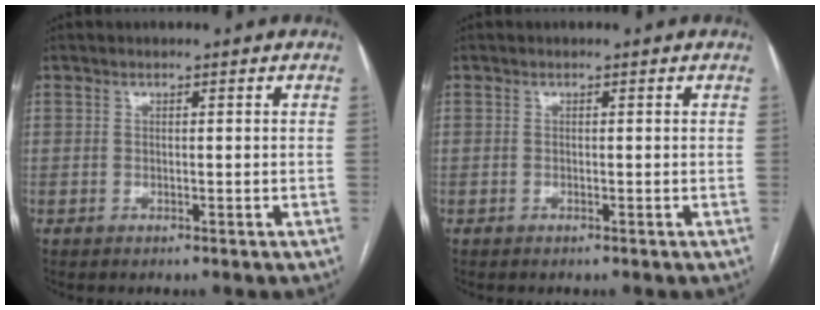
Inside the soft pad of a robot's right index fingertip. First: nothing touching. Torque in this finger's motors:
{"motor_torque": [-0.04, 0.05, 0.00, 0.00]}